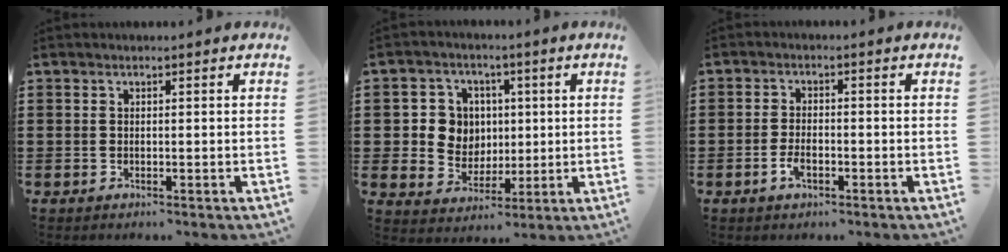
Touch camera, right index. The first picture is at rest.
{"total": 6.8, "force": [0.9, 6.4, 1.9], "torque": [-0.059, 0.017, 0.015]}
{"total": 3.0, "force": [-1.4, 1.4, 2.3], "torque": [-0.056, -0.004, -0.029]}